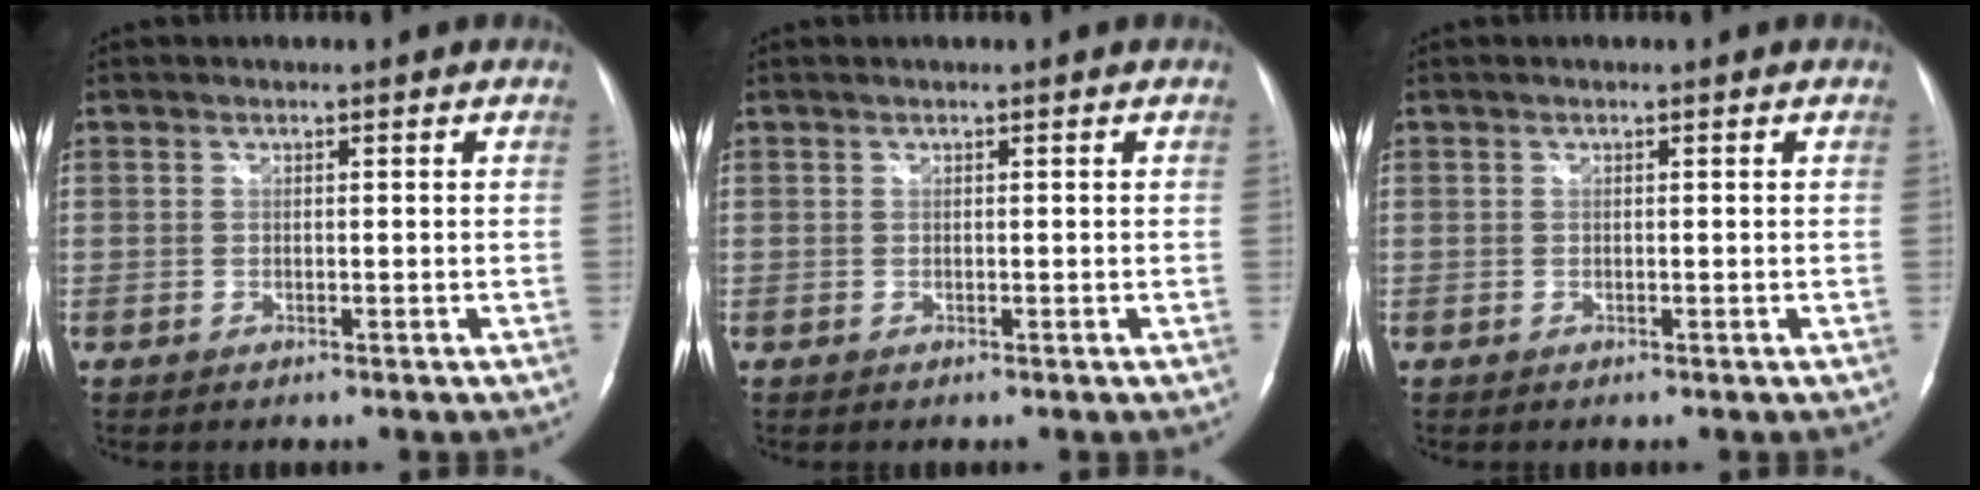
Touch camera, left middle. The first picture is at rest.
{"total": 0.0}
{"total": 0.0}